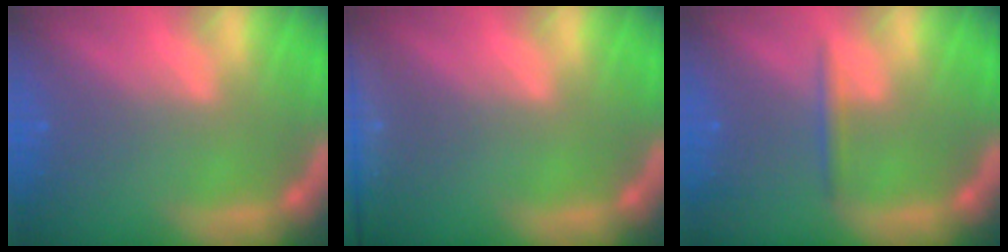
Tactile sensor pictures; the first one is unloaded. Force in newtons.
{"total": 7.4}
{"total": 1.4}